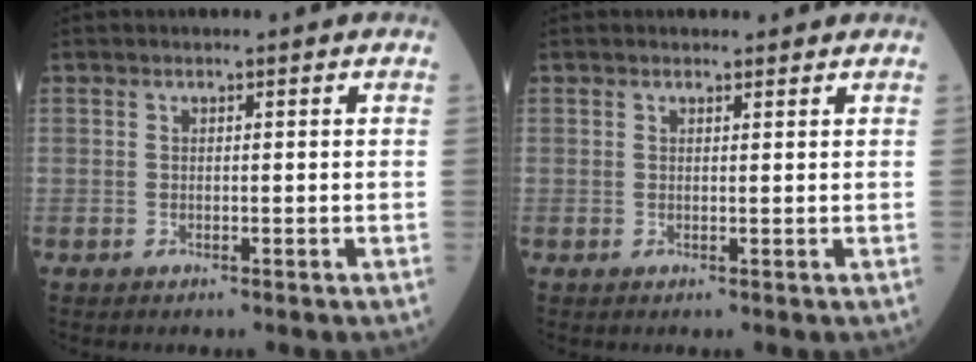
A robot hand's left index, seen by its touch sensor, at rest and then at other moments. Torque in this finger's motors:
{"motor_torque": [0.11, -0.04, -0.09, -0.08]}